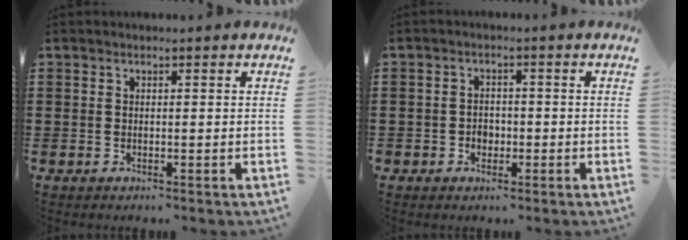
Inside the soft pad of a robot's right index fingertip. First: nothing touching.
{"total": 2.0, "force": [-0.8, 1.8, 0.5], "torque": [-0.015, 0.004, -0.018]}